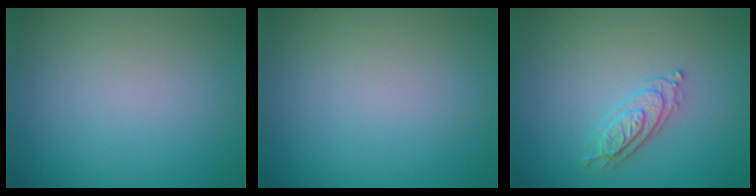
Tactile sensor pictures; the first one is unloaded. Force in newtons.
{"total": 0.0}
{"total": 2.4, "press": 2.3, "slide": 0.5}